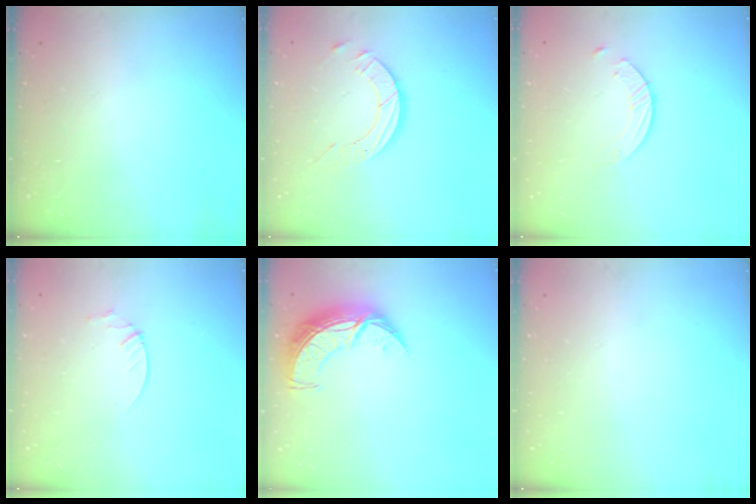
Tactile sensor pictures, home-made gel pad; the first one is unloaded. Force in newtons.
{"total": 9.0, "press": 9.0, "slide": 0.8}
{"total": 1.4, "press": 1.4, "slide": 0.2}
{"total": 2.1, "press": 2.1, "slide": 0.2}
{"total": 10.9, "press": 10.9, "slide": 0.9}
{"total": 0.0}